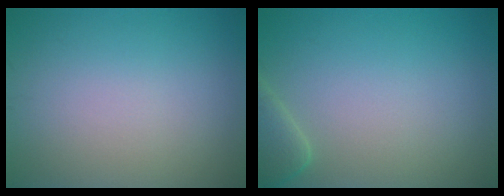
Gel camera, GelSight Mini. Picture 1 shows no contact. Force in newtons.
{"total": 2.3, "press": 2.3, "slide": 0.3}